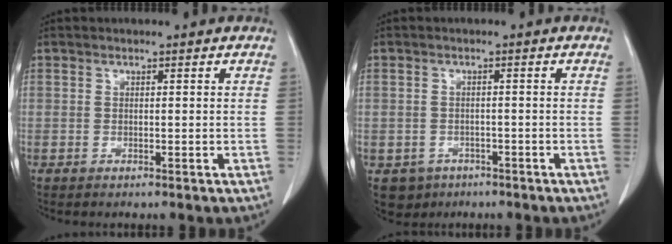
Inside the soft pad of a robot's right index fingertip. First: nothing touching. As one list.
[{"total": 4.0, "force": [-2.2, 3.3, 0.5], "torque": [-0.005, 0.007, -0.029]}]